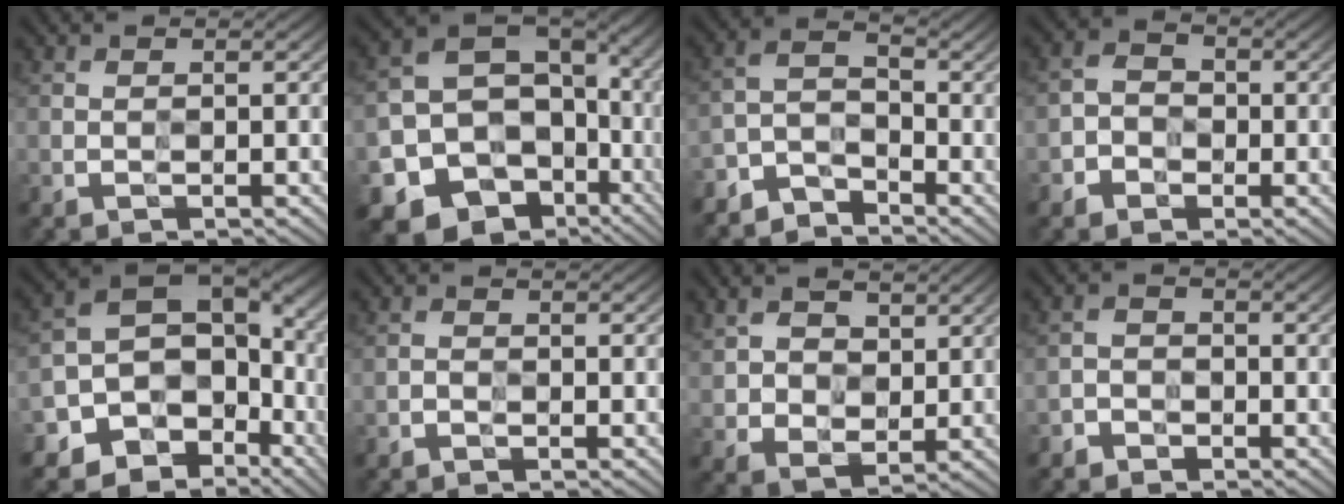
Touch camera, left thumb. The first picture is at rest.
{"total": 18.7, "force": [-5.5, 15.2, 9.4], "torque": [-0.197, -0.037, -0.056]}
{"total": 5.8, "force": [-5.0, 2.6, 1.3], "torque": [-0.017, -0.004, -0.112]}
{"total": 3.3, "force": [-1.5, 2.8, 0.9], "torque": [-0.006, -0.003, -0.038]}
{"total": 13.6, "force": [-4.8, 10.4, 7.2], "torque": [-0.138, -0.034, -0.069]}
{"total": 0.8, "force": [-0.7, 0.5, 0.1], "torque": [0.001, -0.003, -0.014]}
{"total": 6.4, "force": [3.0, 4.6, 3.4], "torque": [-0.102, -0.002, 0.059]}
{"total": 2.2, "force": [-1.7, 1.4, 0.2], "torque": [0.008, 0.000, -0.043]}